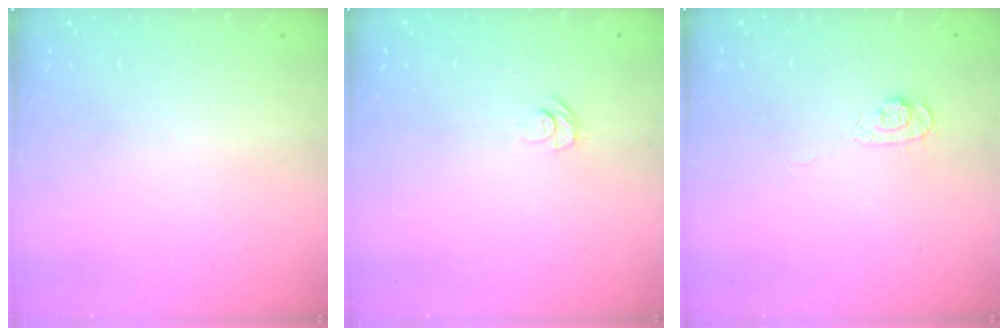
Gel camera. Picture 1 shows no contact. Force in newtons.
{"total": 6.2, "press": 6.2, "slide": 0.6}
{"total": 5.8, "press": 5.8, "slide": 0.7}